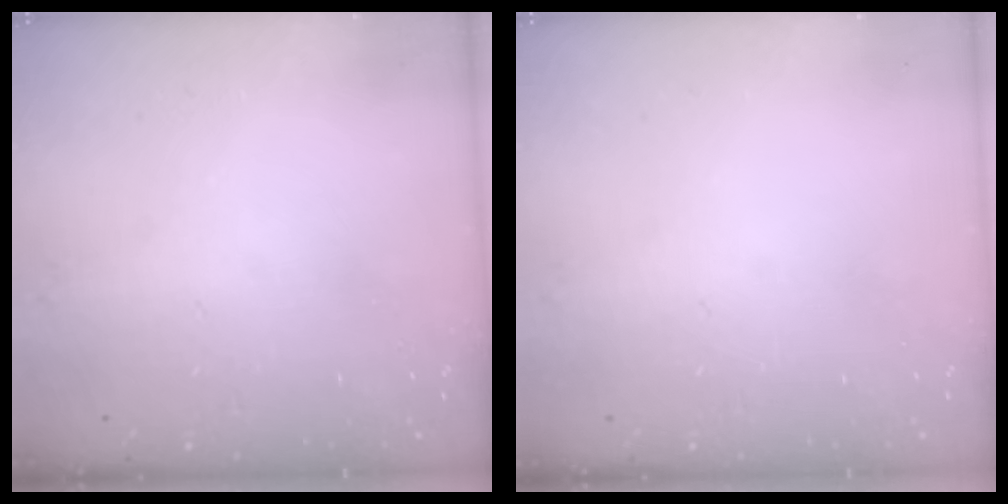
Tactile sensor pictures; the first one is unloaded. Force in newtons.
{"total": 0.0}